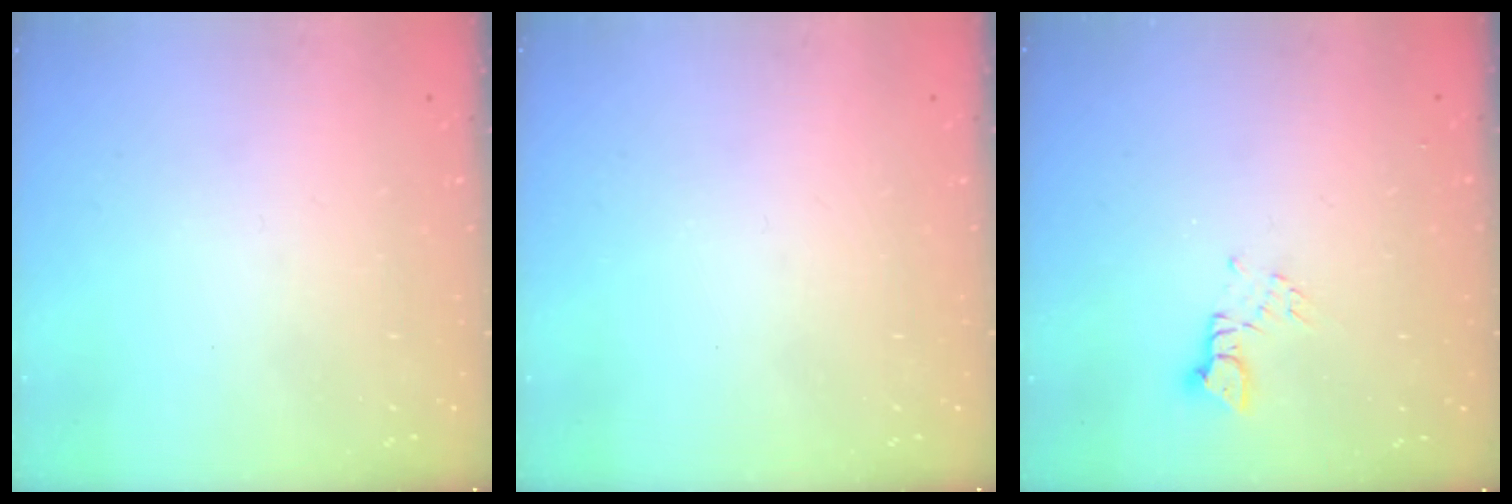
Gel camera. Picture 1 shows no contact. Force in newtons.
{"total": 0.0}
{"total": 2.3, "press": 2.3, "slide": 0.2}